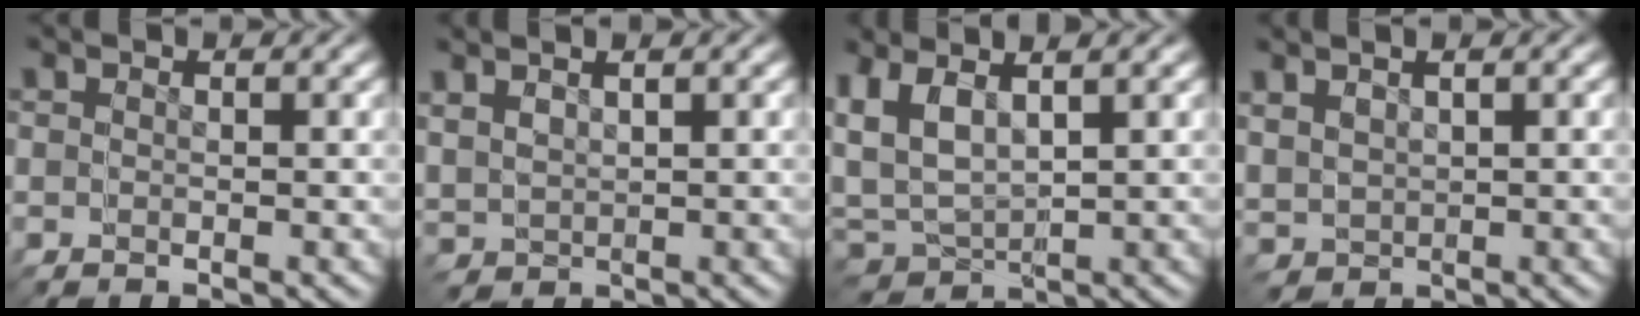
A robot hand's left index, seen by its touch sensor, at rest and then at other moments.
{"total": 2.0, "force": [0.8, 1.6, 0.9], "torque": [-0.002, 0.003, 0.019]}
{"total": 8.8, "force": [1.6, 7.2, 4.7], "torque": [-0.124, -0.015, 0.036]}
{"total": 2.5, "force": [0.9, 2.2, 0.9], "torque": [-0.004, 0.001, 0.020]}